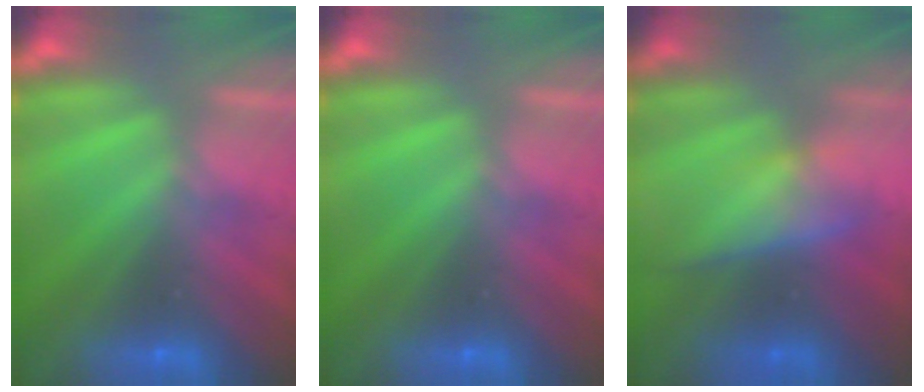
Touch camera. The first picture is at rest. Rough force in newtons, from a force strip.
{"total": 0.0}
{"total": 3.0}